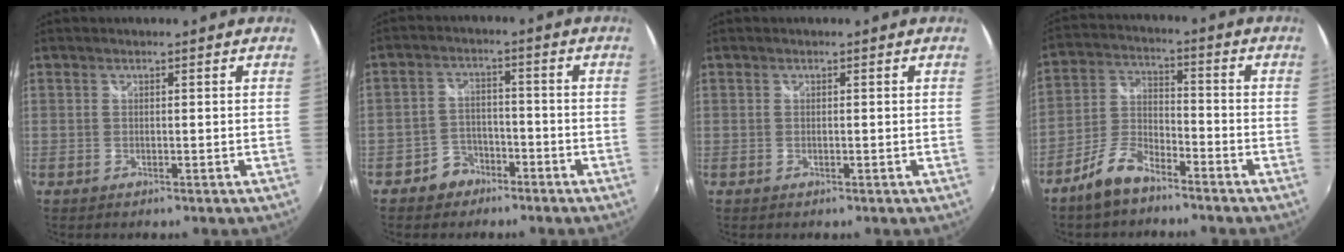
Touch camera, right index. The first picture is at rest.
{"total": 5.6, "force": [-3.6, 4.2, 1.0], "torque": [-0.034, 0.018, -0.051]}
{"total": 0.0}
{"total": 8.3, "force": [-6.3, 2.9, 4.6], "torque": [-0.107, 0.009, -0.123]}